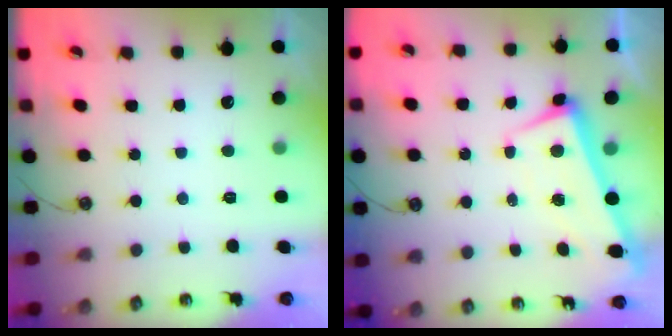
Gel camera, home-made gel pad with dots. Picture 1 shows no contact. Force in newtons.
{"total": 1.8, "press": 0.9, "slide": 1.6}